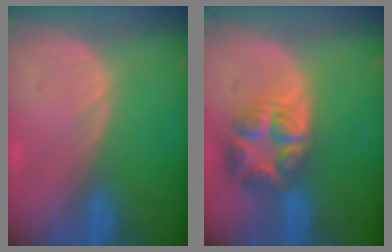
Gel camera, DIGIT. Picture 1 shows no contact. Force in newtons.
{"total": 8.2, "press": 7.2, "slide": 4.1}